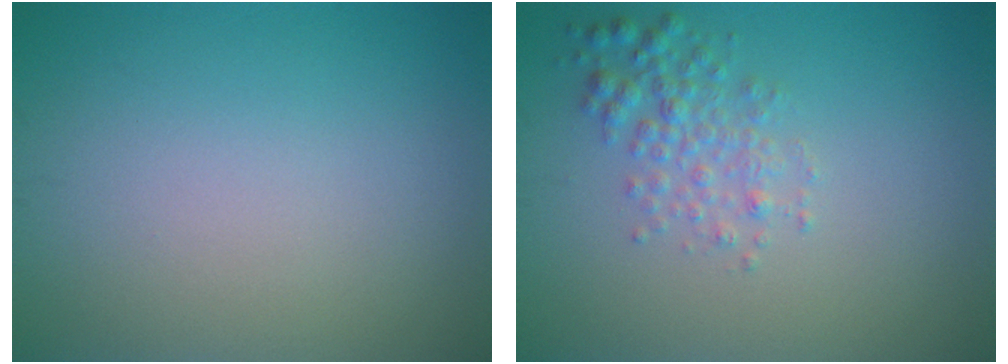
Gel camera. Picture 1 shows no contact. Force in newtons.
{"total": 2.4, "press": 2.4, "slide": 0.1}